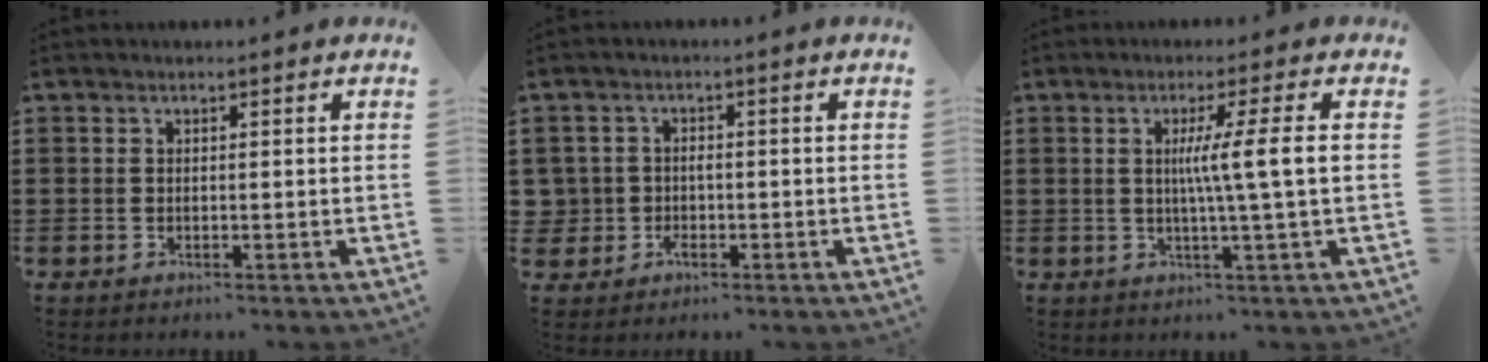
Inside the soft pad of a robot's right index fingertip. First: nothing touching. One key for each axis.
{"total": 2.6, "fx": -0.9, "fy": 2.4, "fz": 0.3, "tx": -0.018, "ty": 0.004, "tz": -0.023}
{"total": 7.0, "fx": 0.6, "fy": -0.8, "fz": 6.9, "tx": -0.129, "ty": -0.006, "tz": 0.001}